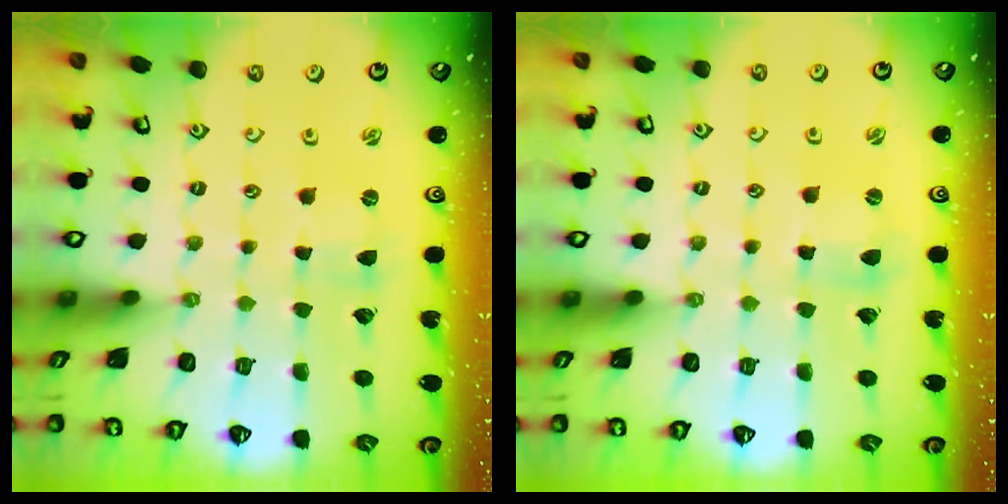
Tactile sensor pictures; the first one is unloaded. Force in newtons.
{"total": 1.7, "press": 1.7, "slide": 0.3}